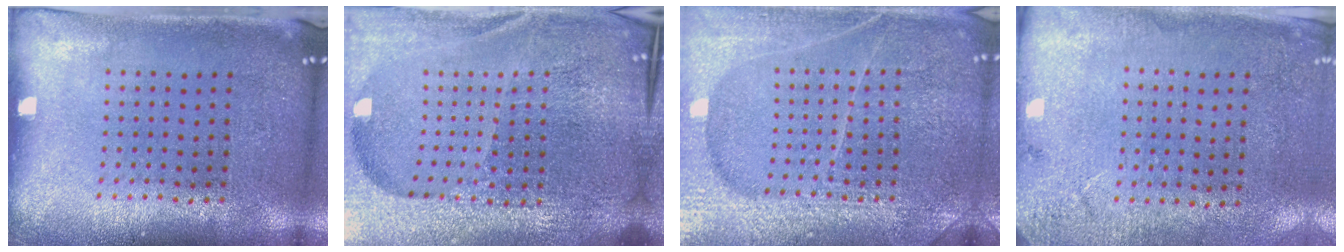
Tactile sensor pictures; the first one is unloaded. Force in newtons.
{"total": 6.7, "press": 5.8, "slide": 3.3}
{"total": 6.7, "press": 6.6, "slide": 0.9}
{"total": 2.6, "press": 2.3, "slide": 1.2}